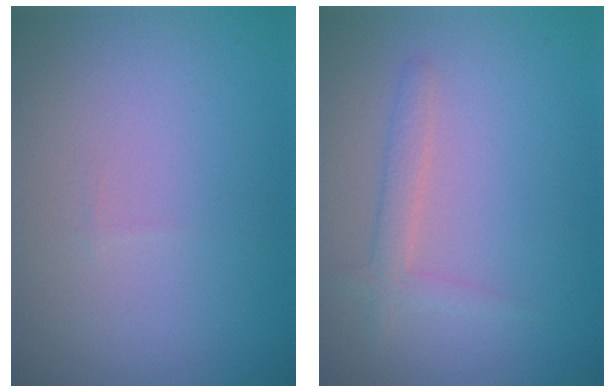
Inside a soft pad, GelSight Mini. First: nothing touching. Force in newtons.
{"total": 1.8, "press": 1.7, "slide": 0.1}